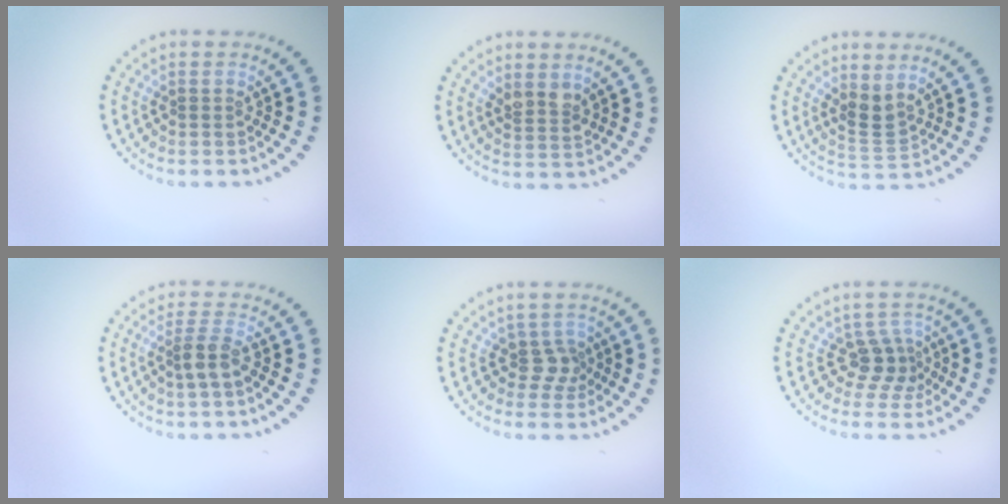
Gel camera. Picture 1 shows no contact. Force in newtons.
{"total": 1.7, "press": 1.5, "slide": 0.9}
{"total": 2.2, "press": 1.6, "slide": 1.6}
{"total": 2.1, "press": 1.7, "slide": 1.3}
{"total": 1.9, "press": 1.4, "slide": 1.4}
{"total": 2.5, "press": 1.8, "slide": 1.8}